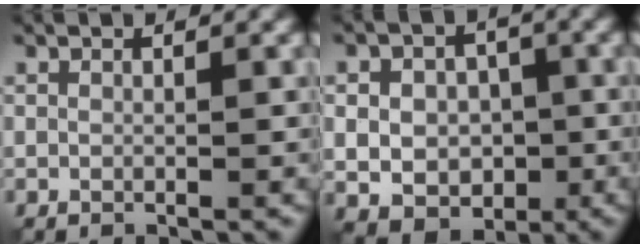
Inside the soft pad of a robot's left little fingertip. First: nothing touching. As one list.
[{"total": 6.7, "force": [-0.7, 5.4, 4.0], "torque": [-0.052, -0.001, -0.017]}]